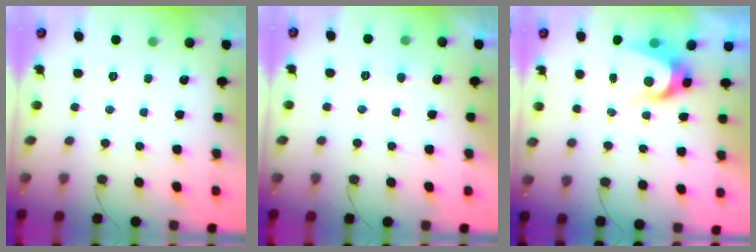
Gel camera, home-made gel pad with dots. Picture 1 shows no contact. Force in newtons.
{"total": 6.5, "press": 6.5, "slide": 0.4}
{"total": 6.8, "press": 6.7, "slide": 0.4}